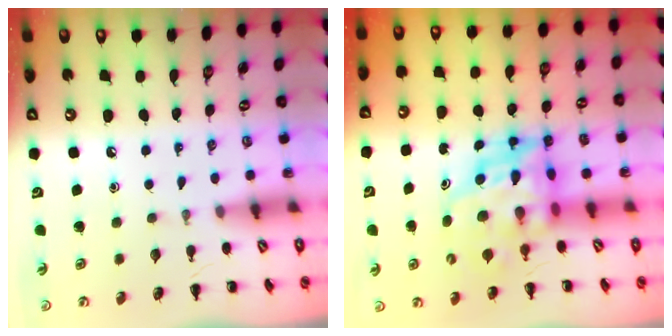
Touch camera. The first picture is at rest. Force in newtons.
{"total": 9.1, "press": 8.7, "slide": 2.8}